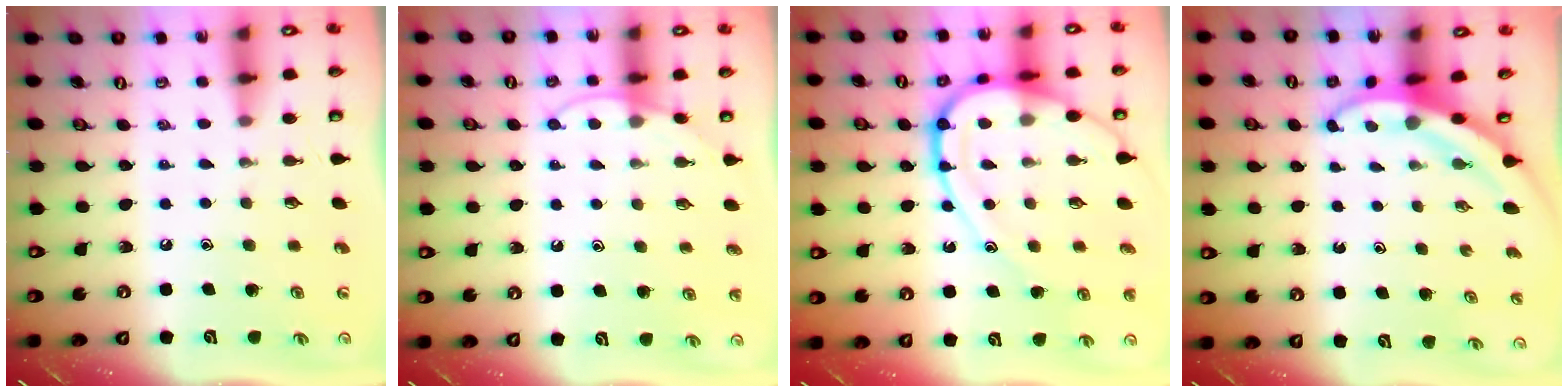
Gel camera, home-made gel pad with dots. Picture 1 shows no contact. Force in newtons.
{"total": 6.2, "press": 6.1, "slide": 0.7}
{"total": 16.8, "press": 16.7, "slide": 1.6}
{"total": 3.7, "press": 3.7, "slide": 0.5}